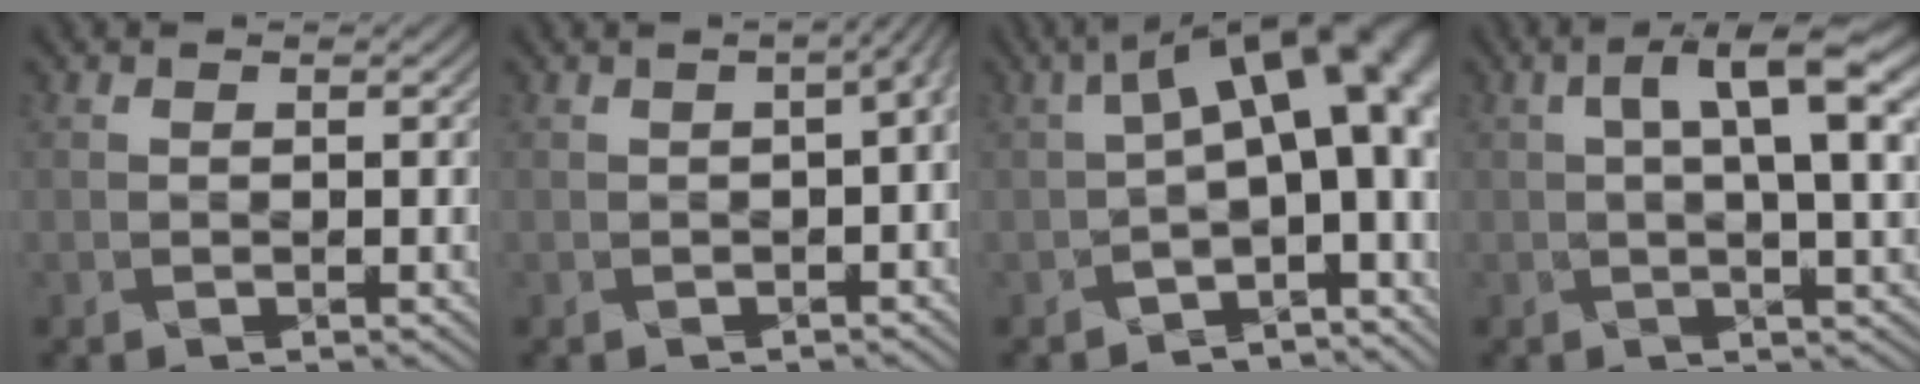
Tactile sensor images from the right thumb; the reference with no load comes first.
{"total": 3.9, "force": [-0.1, 1.6, 3.5], "torque": [-0.037, -0.004, 0.010]}
{"total": 14.2, "force": [0.6, 6.8, 12.5], "torque": [-0.170, -0.005, 0.025]}
{"total": 8.4, "force": [2.0, 2.2, 7.8], "torque": [-0.122, 0.012, 0.031]}